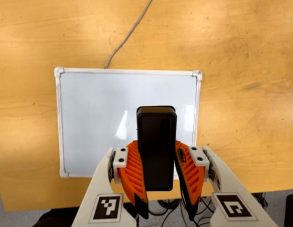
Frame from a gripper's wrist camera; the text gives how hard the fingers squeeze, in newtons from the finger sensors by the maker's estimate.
{"total": 8.3, "left": 6.7, "right": 10.0}